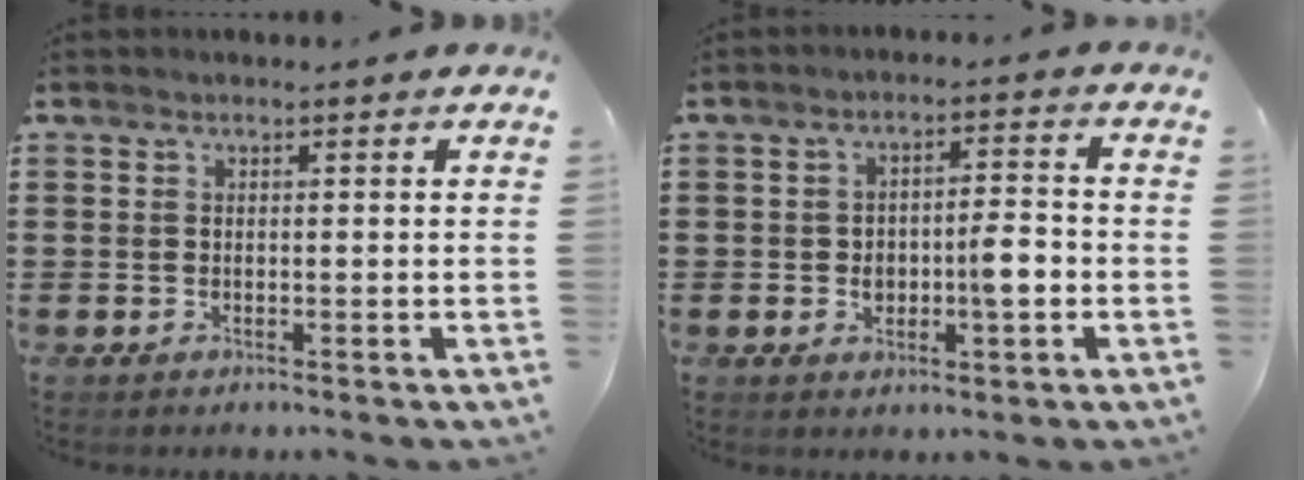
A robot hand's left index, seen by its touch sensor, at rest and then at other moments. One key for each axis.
{"total": 5.7, "fx": -1.2, "fy": 2.4, "fz": 5.0, "tx": -0.071, "ty": 0.001, "tz": -0.025}